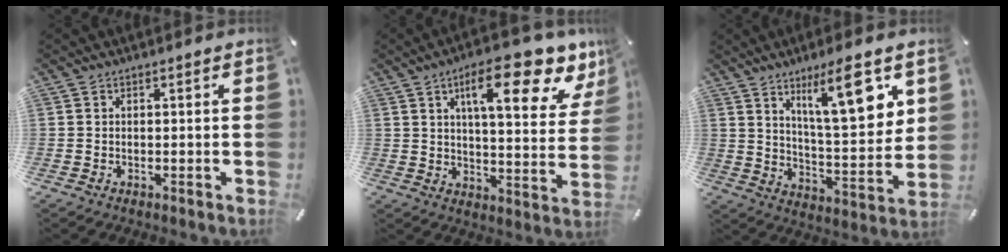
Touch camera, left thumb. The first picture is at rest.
{"total": 18.0, "force": [10.2, 5.5, 13.7], "torque": [-0.198, -0.055, 0.156]}
{"total": 15.8, "force": [9.0, 4.7, 12.1], "torque": [-0.180, -0.046, 0.140]}